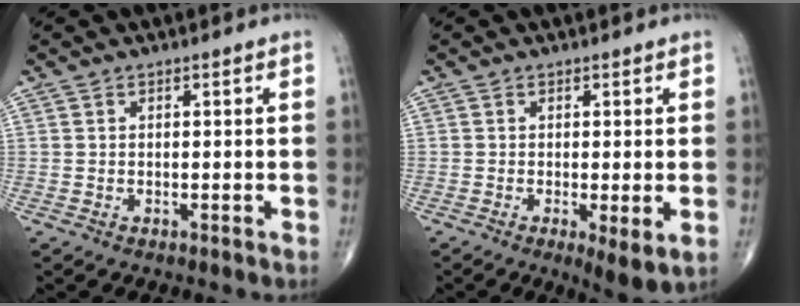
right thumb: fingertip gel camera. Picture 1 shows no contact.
{"total": 5.0, "force": [-1.1, 1.2, 4.7], "torque": [-0.082, -0.019, -0.020]}